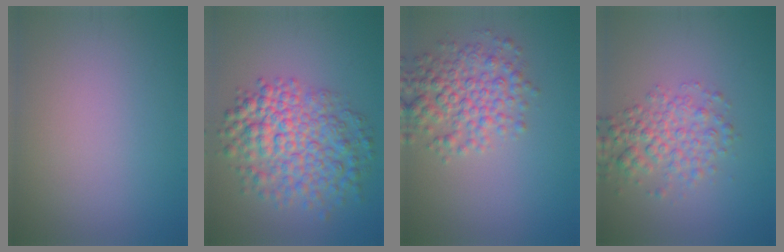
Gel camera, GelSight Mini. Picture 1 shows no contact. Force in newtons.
{"total": 7.5, "press": 7.5, "slide": 0.2}
{"total": 5.0, "press": 5.0, "slide": 0.1}
{"total": 3.9, "press": 3.9, "slide": 0.1}